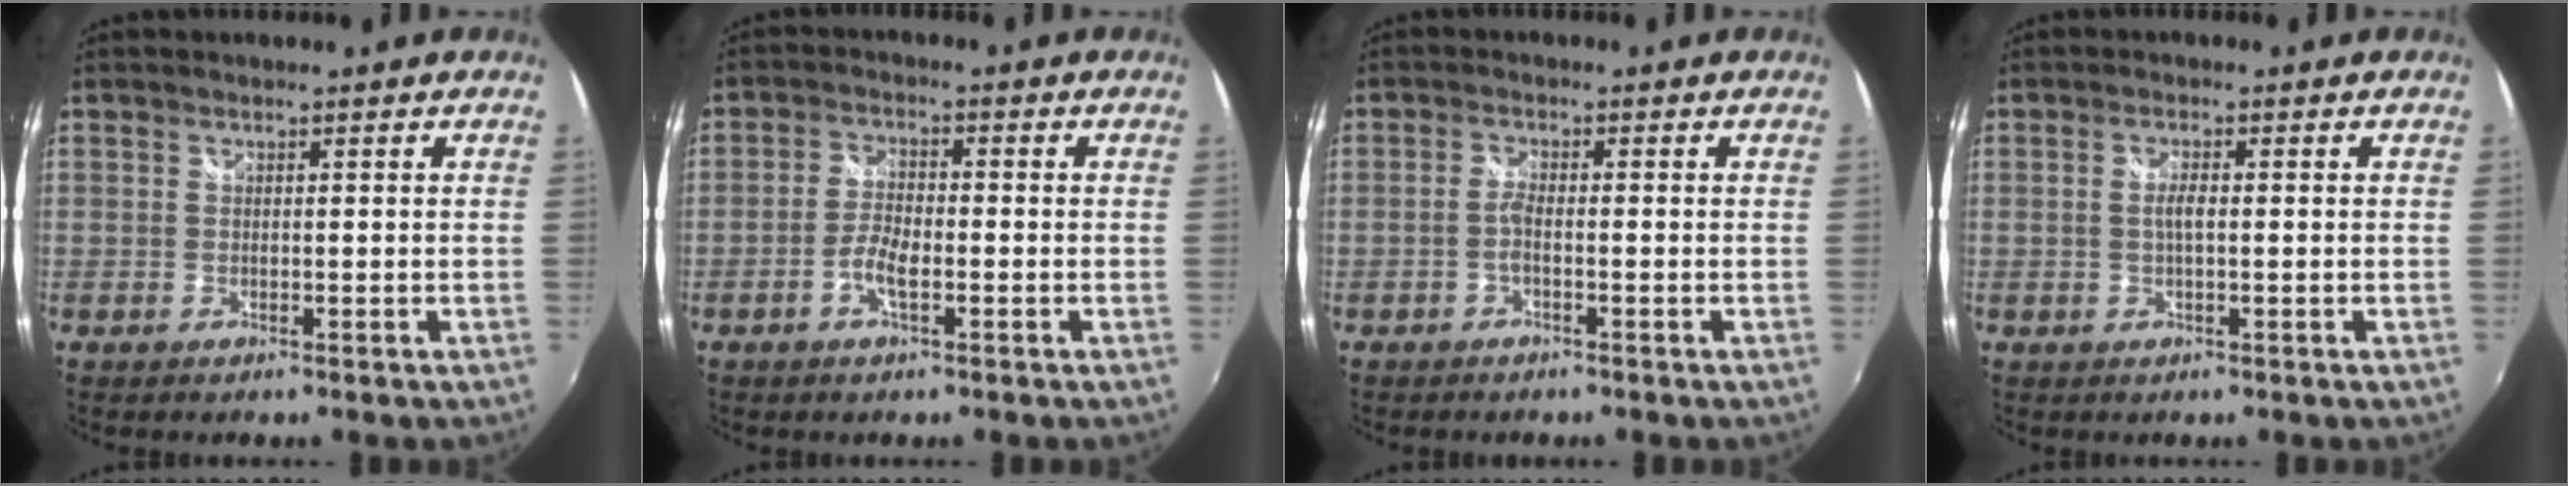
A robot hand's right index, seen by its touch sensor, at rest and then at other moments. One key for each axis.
{"total": 4.2, "fx": -1.8, "fy": 1.4, "fz": 3.5, "tx": -0.080, "ty": 0.004, "tz": -0.037}
{"total": 1.7, "fx": -0.8, "fy": 0.2, "fz": 1.5, "tx": -0.035, "ty": 0.003, "tz": -0.019}
{"total": 2.1, "fx": -0.1, "fy": 0.4, "fz": 2.0, "tx": -0.039, "ty": 0.000, "tz": -0.003}